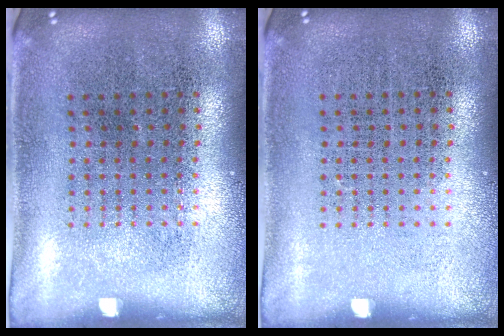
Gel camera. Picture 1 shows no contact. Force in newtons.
{"total": 0.0}